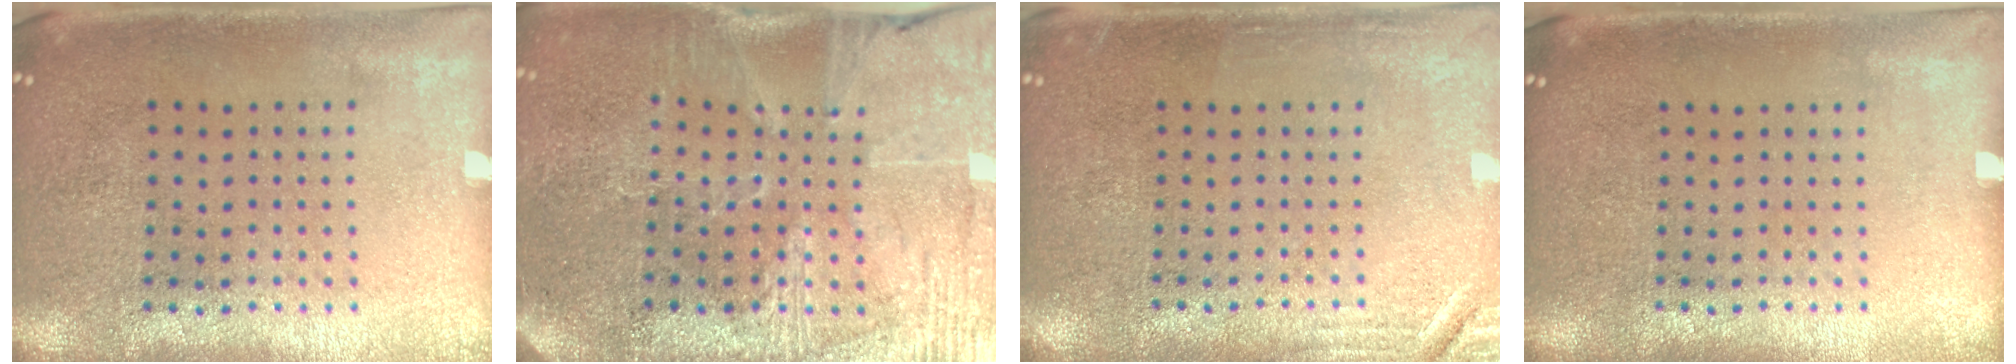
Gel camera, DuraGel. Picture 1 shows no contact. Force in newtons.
{"total": 3.4, "press": 3.3, "slide": 0.8}
{"total": 2.3, "press": 2.2, "slide": 0.4}
{"total": 0.0}